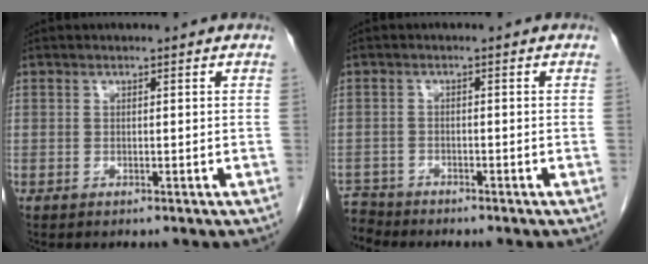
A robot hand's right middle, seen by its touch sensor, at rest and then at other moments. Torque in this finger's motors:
{"motor_torque": [-0.15, -0.07, -0.03, -0.02]}